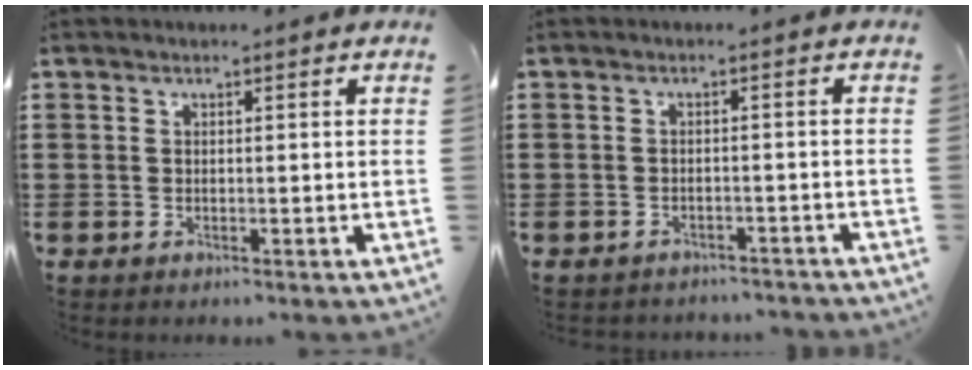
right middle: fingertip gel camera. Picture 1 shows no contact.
{"total": 1.8, "force": [-1.8, 0.4, -0.1], "torque": [-0.004, 0.003, -0.041]}